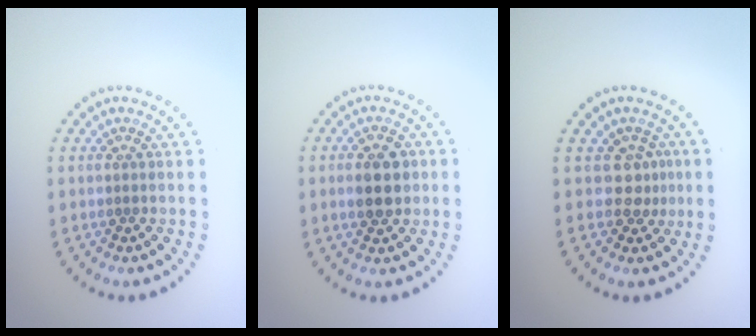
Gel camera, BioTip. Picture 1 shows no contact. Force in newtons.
{"total": 3.9, "press": 3.9, "slide": 0.0}
{"total": 2.0, "press": 1.4, "slide": 1.4}